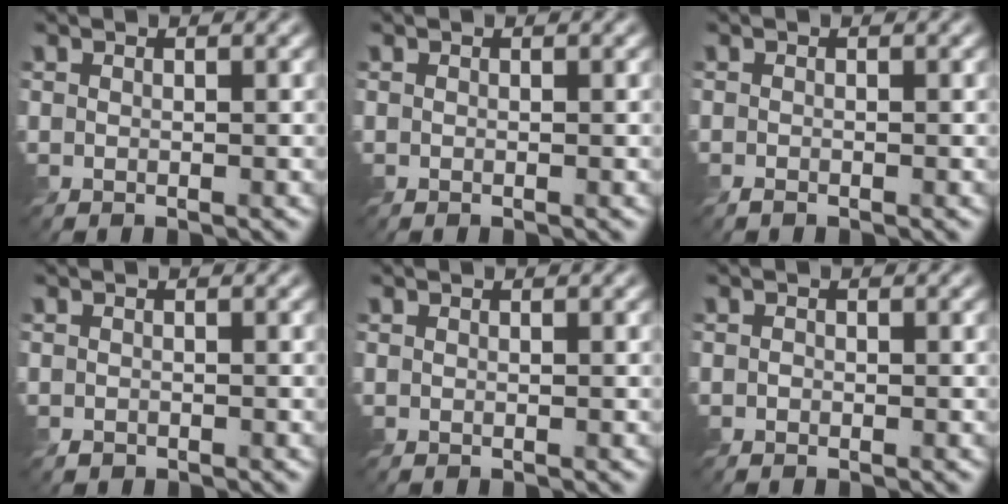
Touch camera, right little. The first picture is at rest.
{"total": 0.0}
{"total": 0.6, "force": [-0.5, 0.2, 0.1], "torque": [0.001, 0.001, -0.012]}
{"total": 0.6, "force": [-0.4, 0.5, 0.1], "torque": [0.003, -0.001, -0.007]}
{"total": 0.0}
{"total": 0.6, "force": [-0.3, 0.5, 0.1], "torque": [0.001, -0.002, -0.008]}